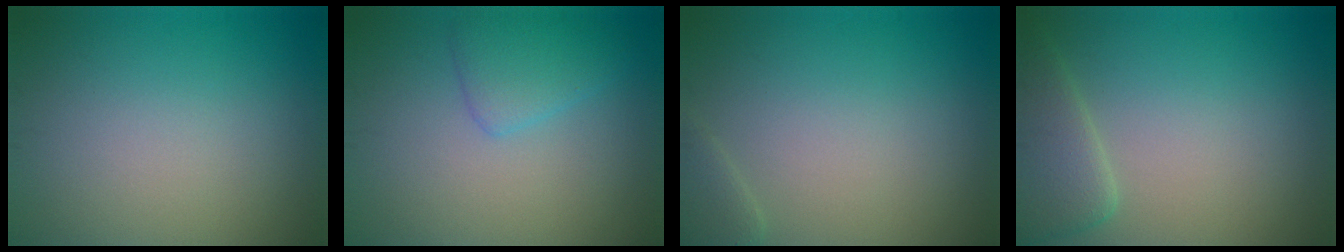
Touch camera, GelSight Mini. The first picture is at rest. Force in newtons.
{"total": 2.6, "press": 2.6, "slide": 0.1}
{"total": 1.3, "press": 1.3, "slide": 0.0}
{"total": 3.5, "press": 3.5, "slide": 0.4}